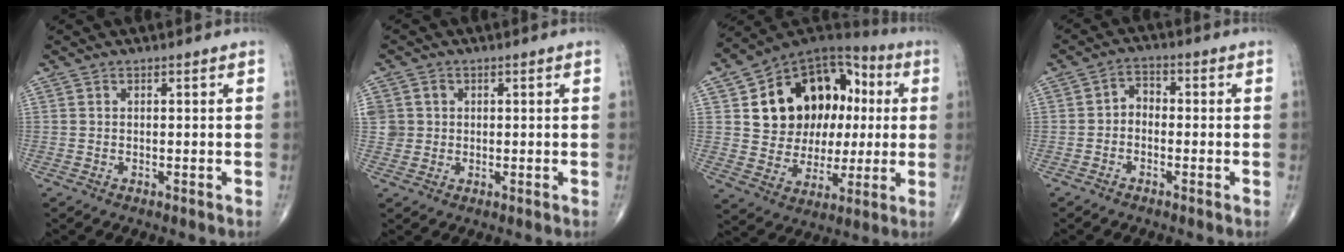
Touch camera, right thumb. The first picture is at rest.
{"total": 4.6, "force": [0.8, 4.4, 1.1], "torque": [-0.006, 0.008, 0.021]}
{"total": 21.6, "force": [3.9, 16.0, 14.0], "torque": [-0.165, 0.027, 0.073]}
{"total": 3.2, "force": [-0.8, 2.5, 1.9], "torque": [-0.016, 0.021, -0.029]}